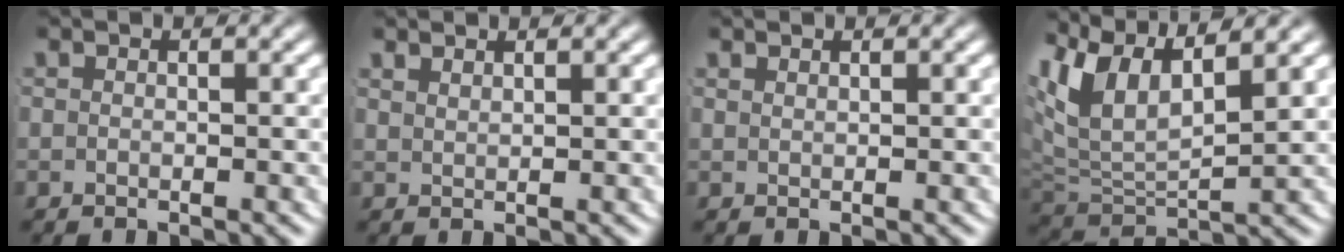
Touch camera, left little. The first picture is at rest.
{"total": 1.3, "force": [1.3, -0.3, 0.1], "torque": [0.001, -0.004, 0.031]}
{"total": 0.8, "force": [0.7, -0.4, 0.0], "torque": [0.006, -0.002, 0.017]}
{"total": 8.9, "force": [3.4, 6.1, 5.6], "torque": [-0.152, -0.003, 0.060]}